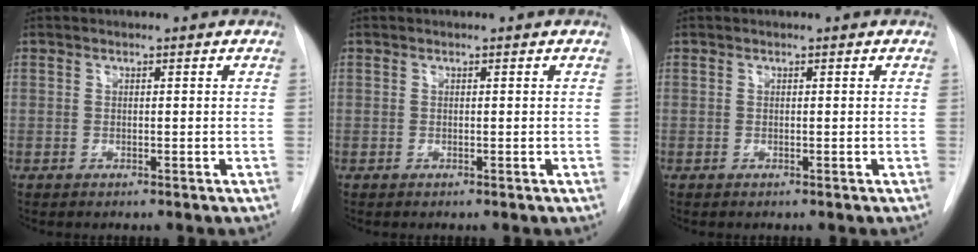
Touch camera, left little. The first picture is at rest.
{"total": 0.0}
{"total": 0.0}